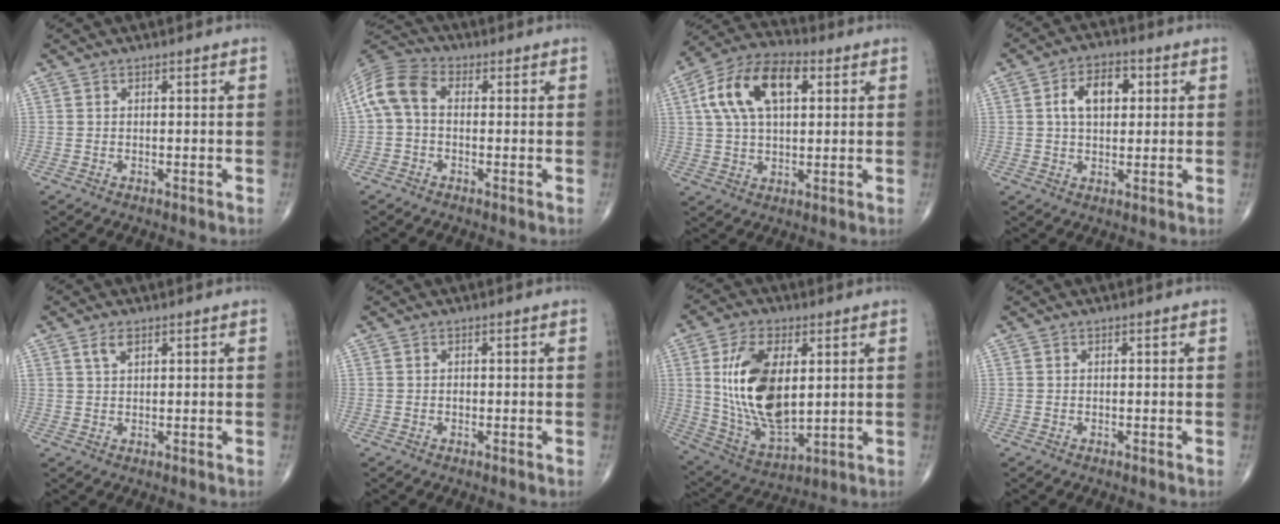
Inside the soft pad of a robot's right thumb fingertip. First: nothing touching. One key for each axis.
{"total": 8.3, "fx": 0.1, "fy": 5.4, "fz": 6.3, "tx": -0.129, "ty": 0.025, "tz": -0.012}
{"total": 15.3, "fx": 4.4, "fy": 8.3, "fz": 12.0, "tx": -0.217, "ty": 0.021, "tz": 0.073}
{"total": 8.2, "fx": 1.8, "fy": 5.0, "fz": 6.3, "tx": -0.091, "ty": 0.011, "tz": 0.027}
{"total": 2.5, "fx": 1.4, "fy": 1.1, "fz": 1.7, "tx": -0.034, "ty": 0.000, "tz": 0.030}
{"total": 0.5, "fx": -0.1, "fy": 0.4, "fz": 0.3, "tx": -0.006, "ty": 0.001, "tz": -0.003}
{"total": 18.5, "fx": 3.1, "fy": 9.6, "fz": 15.5, "tx": -0.281, "ty": -0.019, "tz": 0.070}
{"total": 0.0}